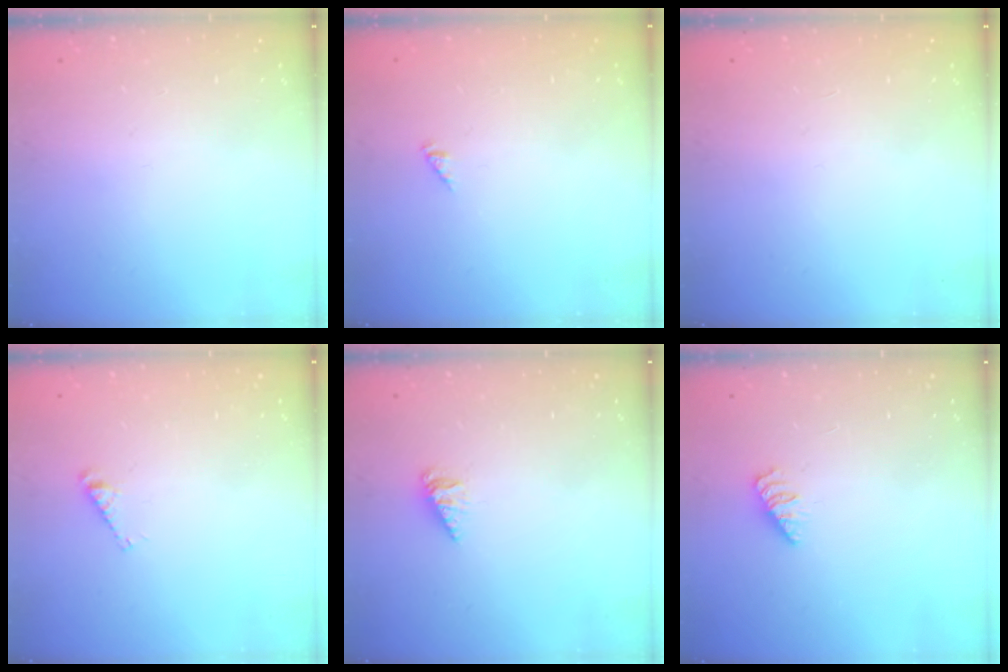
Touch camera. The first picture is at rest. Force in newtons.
{"total": 0.0}
{"total": 0.0}
{"total": 3.3, "press": 3.3, "slide": 0.3}
{"total": 2.0, "press": 2.0, "slide": 0.3}
{"total": 2.5, "press": 2.4, "slide": 0.4}